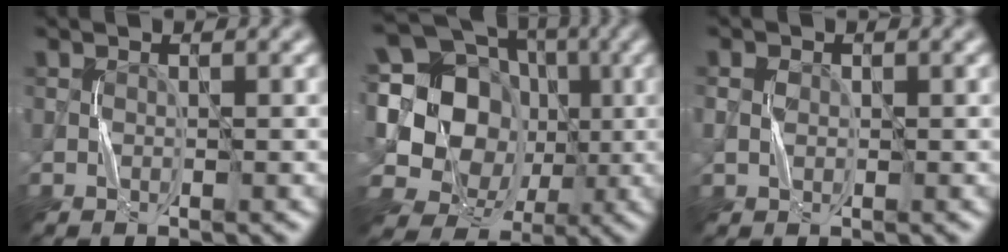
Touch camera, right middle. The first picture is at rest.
{"total": 19.2, "force": [2.2, 16.8, 9.0], "torque": [-0.215, 0.052, 0.013]}
{"total": 1.3, "force": [0.1, 1.1, 0.8], "torque": [-0.017, 0.003, 0.001]}